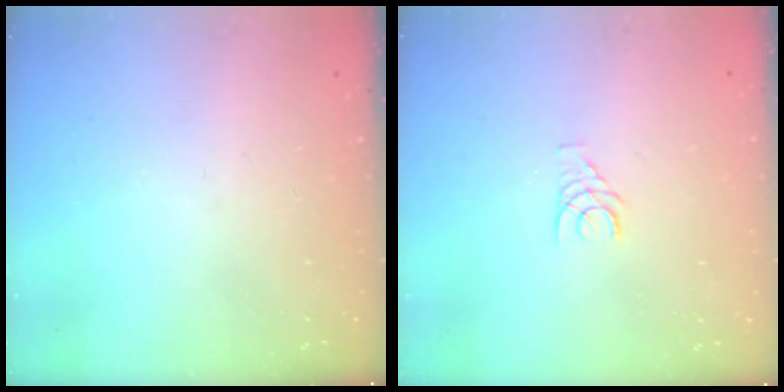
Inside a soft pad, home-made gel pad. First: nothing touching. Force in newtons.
{"total": 3.6, "press": 3.6, "slide": 0.4}